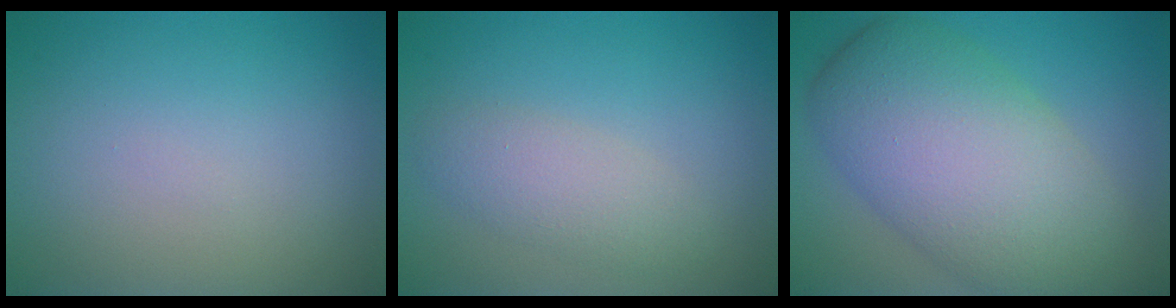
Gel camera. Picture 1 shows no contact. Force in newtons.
{"total": 2.8, "press": 2.8, "slide": 0.1}
{"total": 11.2, "press": 11.2, "slide": 0.8}